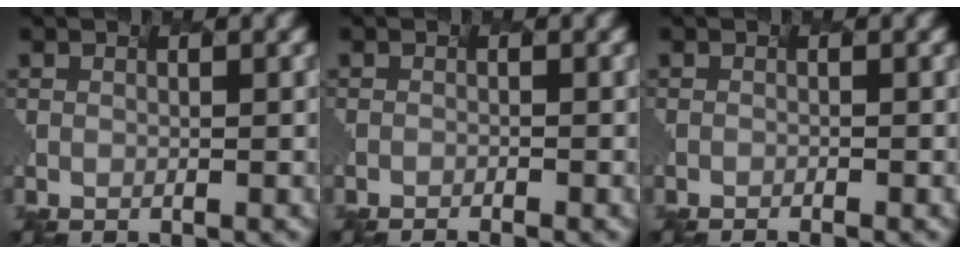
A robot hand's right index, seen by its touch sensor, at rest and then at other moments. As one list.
[{"total": 1.6, "force": [-1.6, -0.3, 0.4], "torque": [-0.004, 0.001, -0.009]}, {"total": 1.3, "force": [-1.2, -0.3, 0.4], "torque": [-0.002, -0.003, -0.004]}]